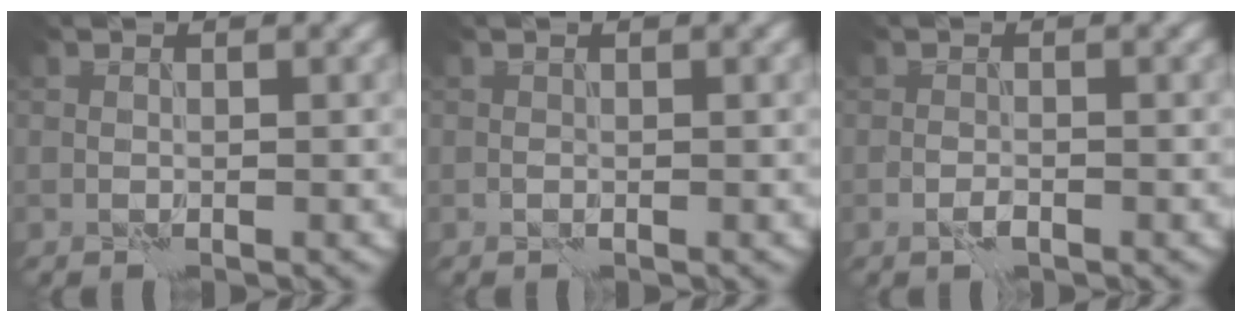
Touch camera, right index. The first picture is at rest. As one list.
[{"total": 0.0}, {"total": 1.0, "force": [-0.7, 0.3, 0.7], "torque": [-0.015, 0.004, -0.016]}]